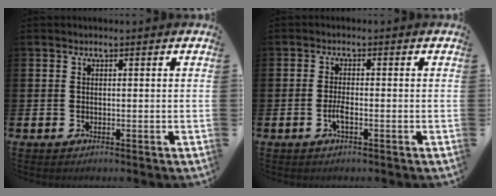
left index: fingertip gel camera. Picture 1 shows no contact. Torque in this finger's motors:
{"motor_torque": [0.12, 0.02, 0.06, 0.05]}